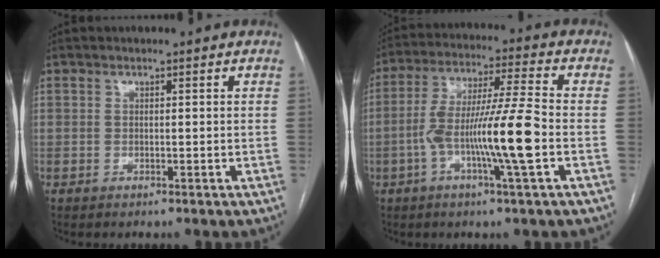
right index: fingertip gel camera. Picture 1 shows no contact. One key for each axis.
{"total": 13.2, "fx": -3.4, "fy": -0.5, "fz": 12.7, "tx": -0.240, "ty": 0.004, "tz": -0.066}